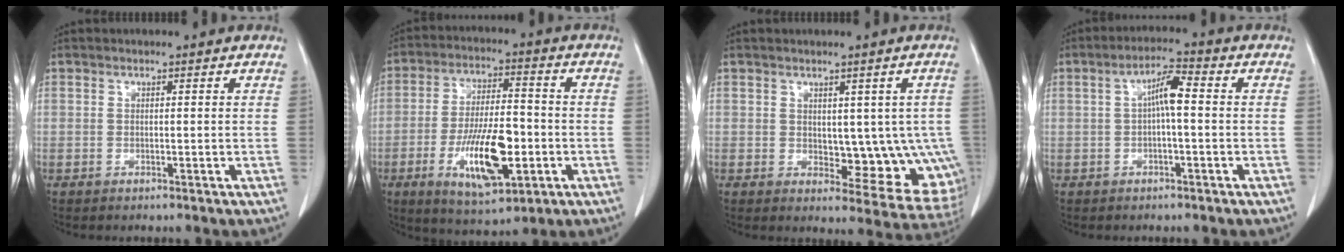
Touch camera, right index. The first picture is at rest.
{"total": 14.0, "force": [-4.1, 4.4, 12.6], "torque": [-0.233, -0.005, -0.065]}
{"total": 10.3, "force": [-0.7, 5.6, 8.7], "torque": [-0.083, 0.001, 0.003]}
{"total": 4.9, "force": [0.1, 0.9, 4.9], "torque": [-0.087, 0.019, 0.000]}